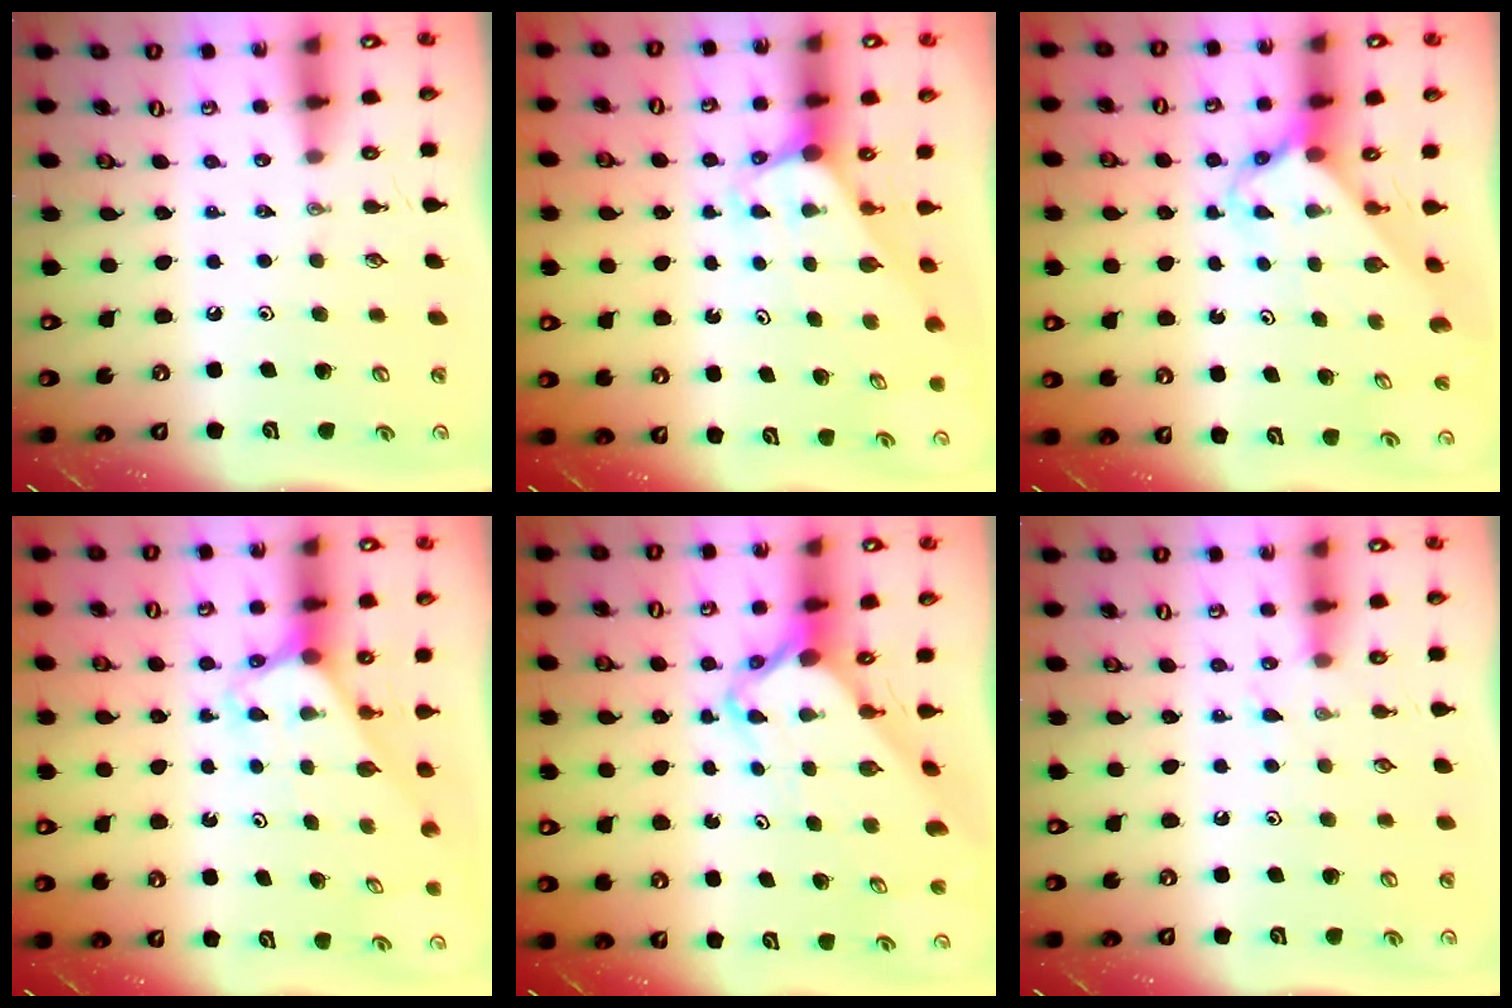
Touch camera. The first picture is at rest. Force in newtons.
{"total": 3.0, "press": 3.0, "slide": 0.2}
{"total": 2.9, "press": 2.9, "slide": 0.2}
{"total": 2.6, "press": 2.6, "slide": 0.2}
{"total": 4.8, "press": 4.7, "slide": 0.5}
{"total": 4.2, "press": 4.2, "slide": 0.5}